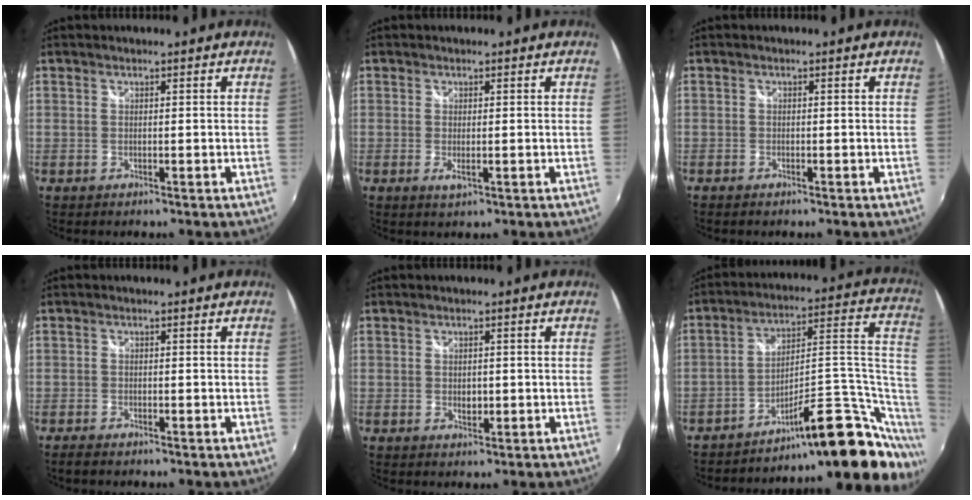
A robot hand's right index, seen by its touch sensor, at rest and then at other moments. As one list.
[{"total": 2.0, "force": [-0.4, 0.8, 1.8], "torque": [-0.033, -0.006, -0.006]}, {"total": 1.1, "force": [-0.9, 0.5, 0.4], "torque": [-0.010, -0.004, -0.019]}, {"total": 2.5, "force": [-2.1, 0.8, 1.2], "torque": [-0.030, -0.010, -0.039]}, {"total": 2.0, "force": [-0.2, 1.5, 1.3], "torque": [-0.021, -0.001, -0.003]}, {"total": 20.5, "force": [-13.2, 5.9, 14.5], "torque": [-0.159, 0.028, -0.191]}]